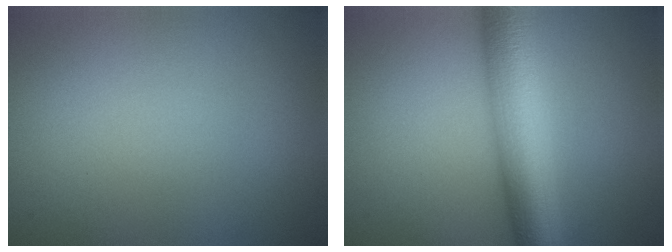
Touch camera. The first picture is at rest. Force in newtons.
{"total": 7.8, "press": 7.8, "slide": 0.1}